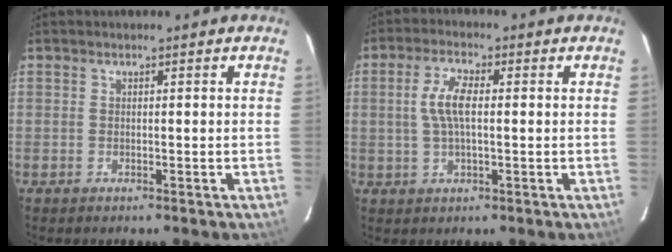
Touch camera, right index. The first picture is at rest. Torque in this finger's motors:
{"motor_torque": [0.15, 0.13, 0.17, 0.09]}